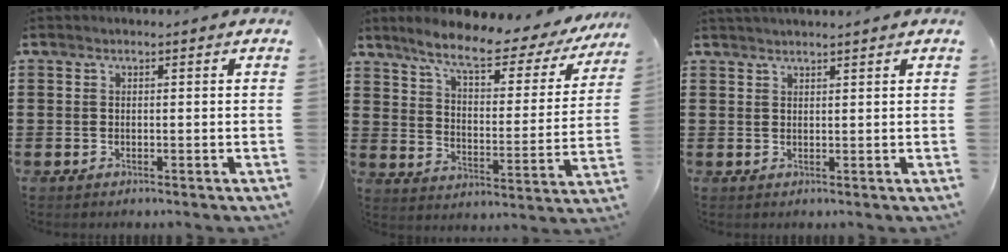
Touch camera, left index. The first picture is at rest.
{"total": 8.7, "force": [6.5, 1.3, 5.5], "torque": [-0.124, -0.029, 0.102]}
{"total": 1.2, "force": [1.2, 0.0, 0.2], "torque": [-0.006, 0.000, 0.024]}